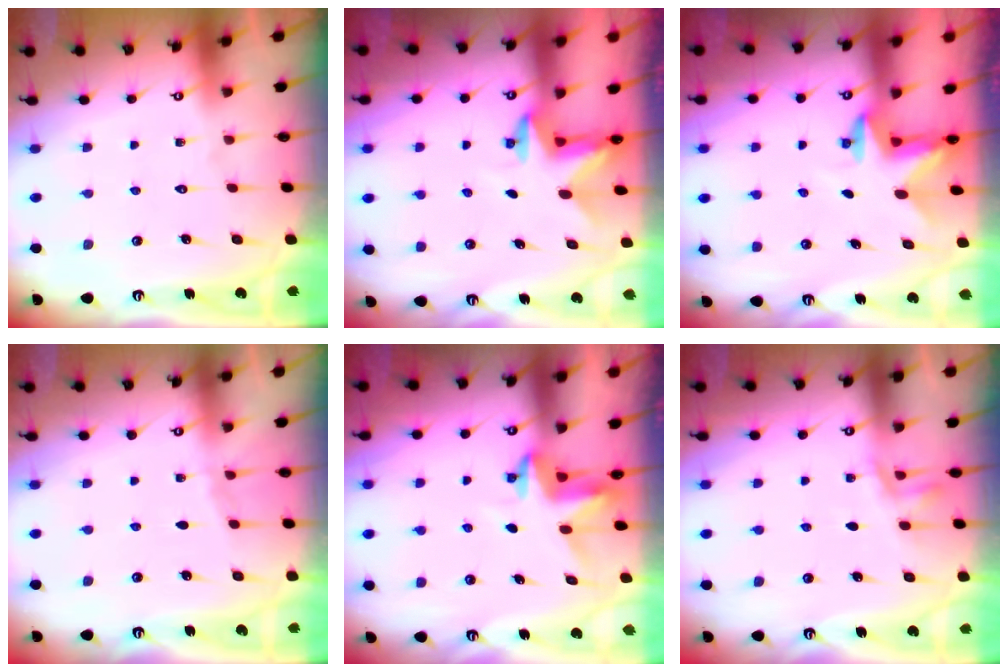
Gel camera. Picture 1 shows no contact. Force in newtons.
{"total": 2.4, "press": 2.4, "slide": 0.4}
{"total": 2.4, "press": 2.4, "slide": 0.4}
{"total": 4.1, "press": 3.4, "slide": 2.4}
{"total": 3.5, "press": 3.5, "slide": 0.3}
{"total": 3.5, "press": 3.1, "slide": 1.7}